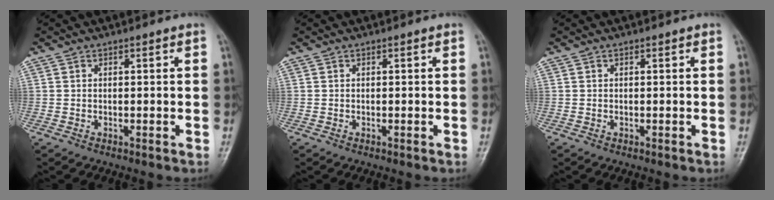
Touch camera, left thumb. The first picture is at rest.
{"total": 0.0}
{"total": 0.0}